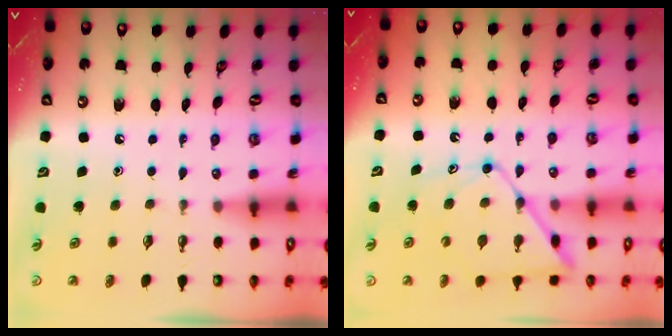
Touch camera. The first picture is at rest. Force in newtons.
{"total": 12.2, "press": 12.2, "slide": 1.0}